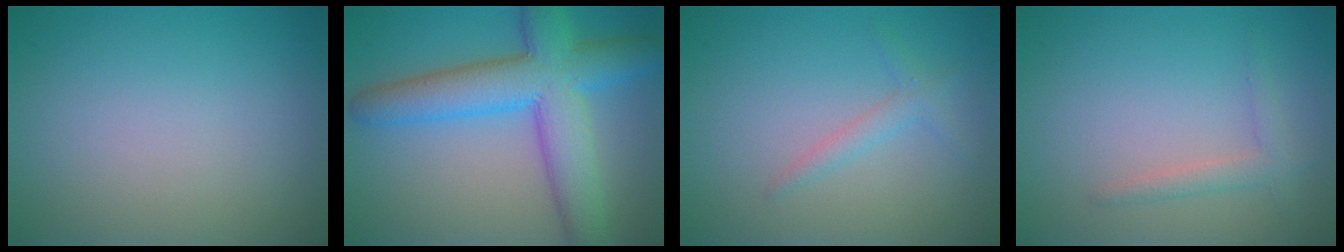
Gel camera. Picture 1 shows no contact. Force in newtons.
{"total": 8.8, "press": 8.8, "slide": 0.2}
{"total": 1.5, "press": 1.5, "slide": 0.1}
{"total": 1.6, "press": 1.6, "slide": 0.0}